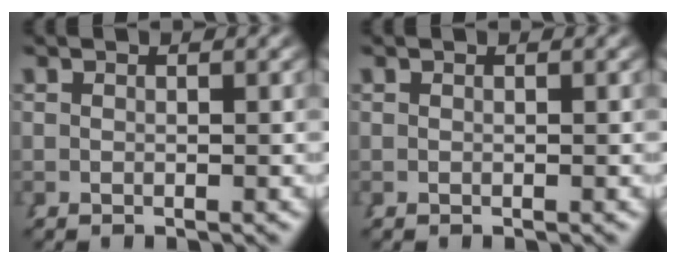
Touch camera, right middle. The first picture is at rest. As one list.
[{"total": 0.0}]